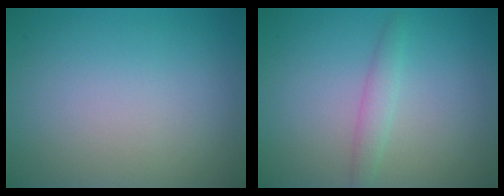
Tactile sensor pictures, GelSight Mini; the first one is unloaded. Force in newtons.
{"total": 1.6, "press": 1.6, "slide": 0.0}